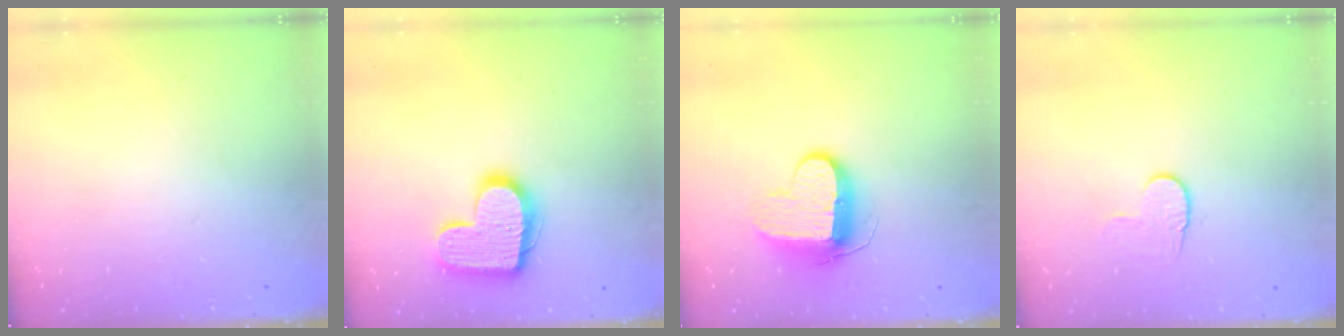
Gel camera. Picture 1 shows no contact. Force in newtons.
{"total": 15.5, "press": 15.4, "slide": 1.0}
{"total": 10.4, "press": 10.4, "slide": 0.5}
{"total": 6.1, "press": 6.1, "slide": 0.5}